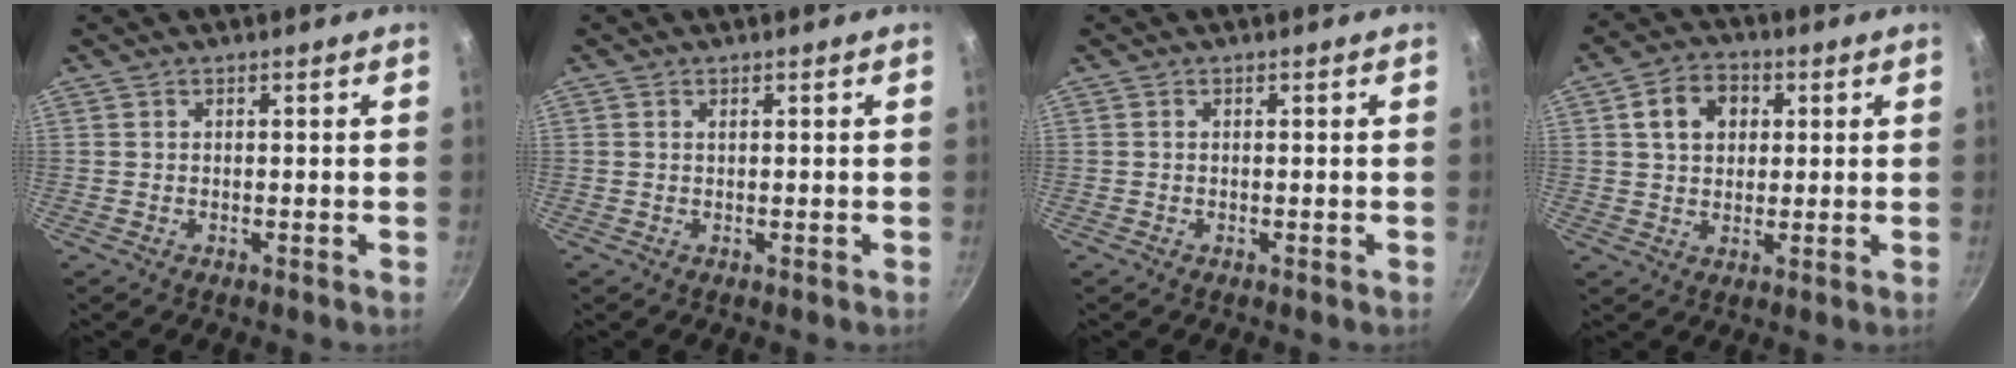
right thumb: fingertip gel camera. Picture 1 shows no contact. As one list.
[{"total": 0.0}, {"total": 0.0}, {"total": 8.1, "force": [2.3, 6.2, 4.6], "torque": [-0.054, 0.008, 0.032]}]